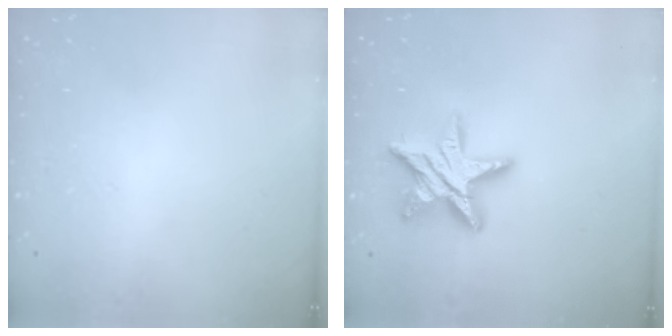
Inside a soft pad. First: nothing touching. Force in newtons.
{"total": 14.4, "press": 14.4, "slide": 0.9}